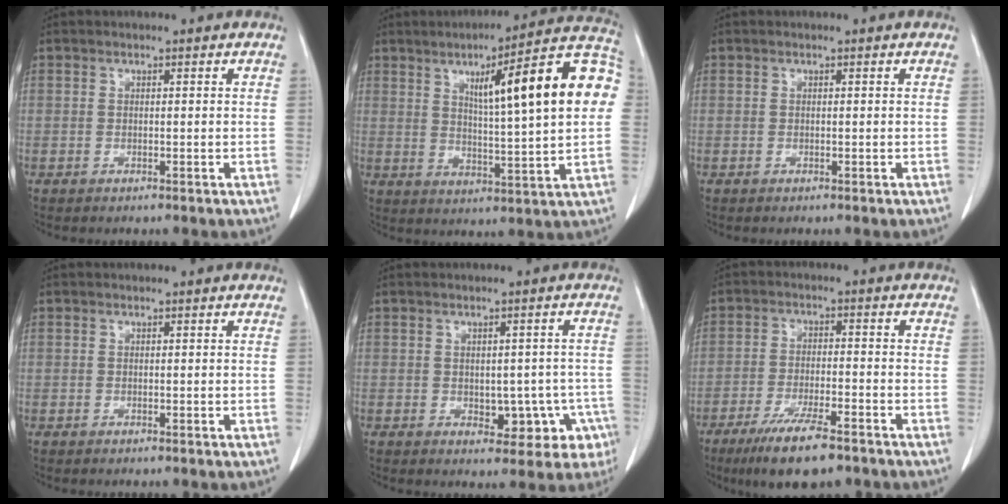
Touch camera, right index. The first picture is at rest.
{"total": 19.2, "force": [4.5, 1.6, 18.5], "torque": [-0.251, 0.030, 0.054]}
{"total": 0.0}
{"total": 0.0}
{"total": 6.9, "force": [-2.1, 4.4, 4.9], "torque": [-0.040, 0.017, -0.015]}
{"total": 10.2, "force": [-7.2, 1.8, 7.0], "torque": [-0.122, -0.021, -0.117]}